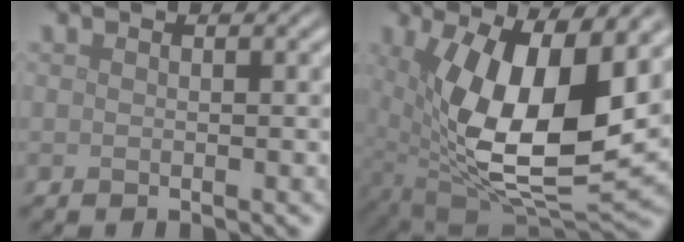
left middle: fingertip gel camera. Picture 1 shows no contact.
{"total": 14.8, "force": [2.9, 6.3, 13.1], "torque": [-0.224, -0.018, 0.053]}